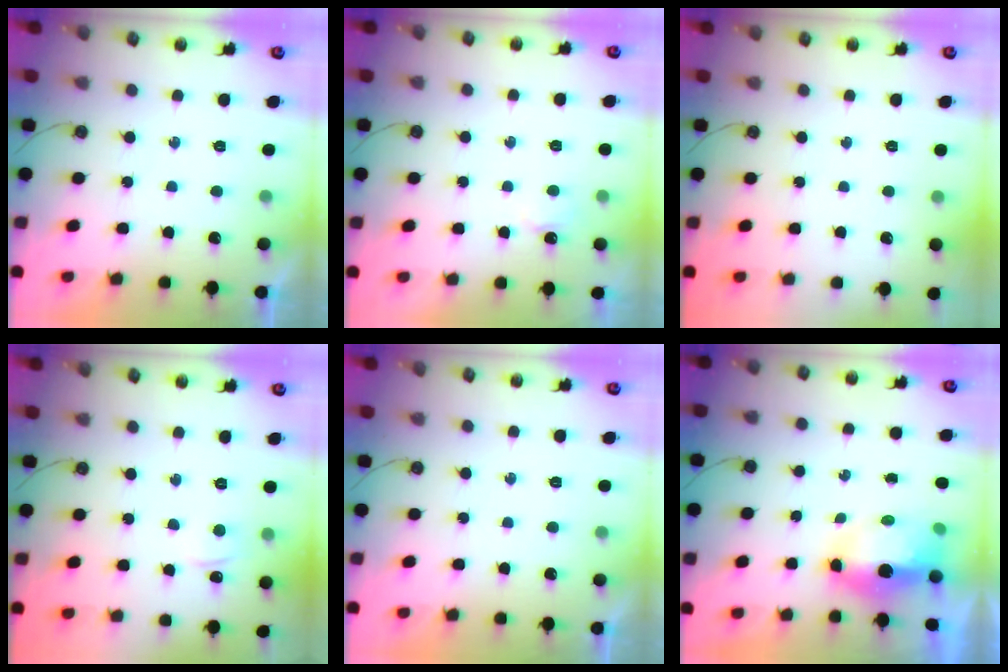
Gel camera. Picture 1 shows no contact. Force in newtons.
{"total": 2.7, "press": 2.6, "slide": 0.5}
{"total": 0.0}
{"total": 4.5, "press": 4.4, "slide": 0.6}
{"total": 0.0}
{"total": 8.0, "press": 7.9, "slide": 1.3}